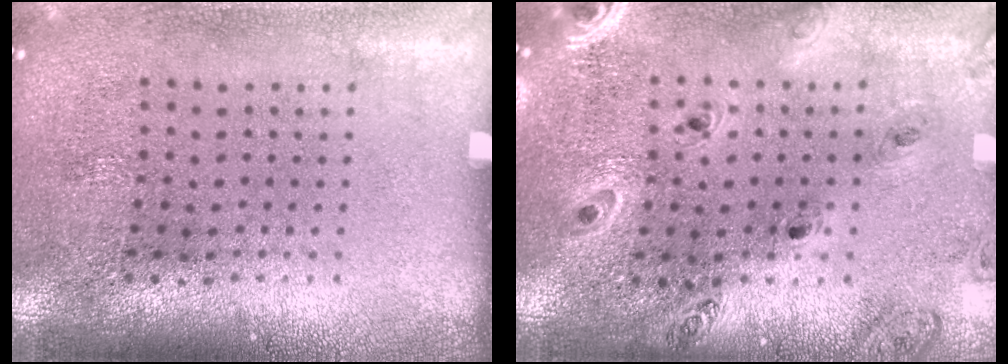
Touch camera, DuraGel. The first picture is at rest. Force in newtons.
{"total": 0.9, "press": 0.9, "slide": 0.1}